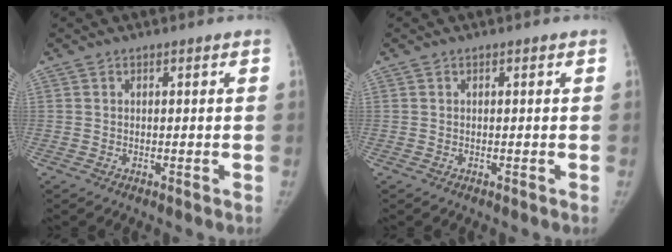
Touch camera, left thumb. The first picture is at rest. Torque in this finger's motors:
{"motor_torque": [0.06, 0.05, 0.22, 0.07, 0.03]}